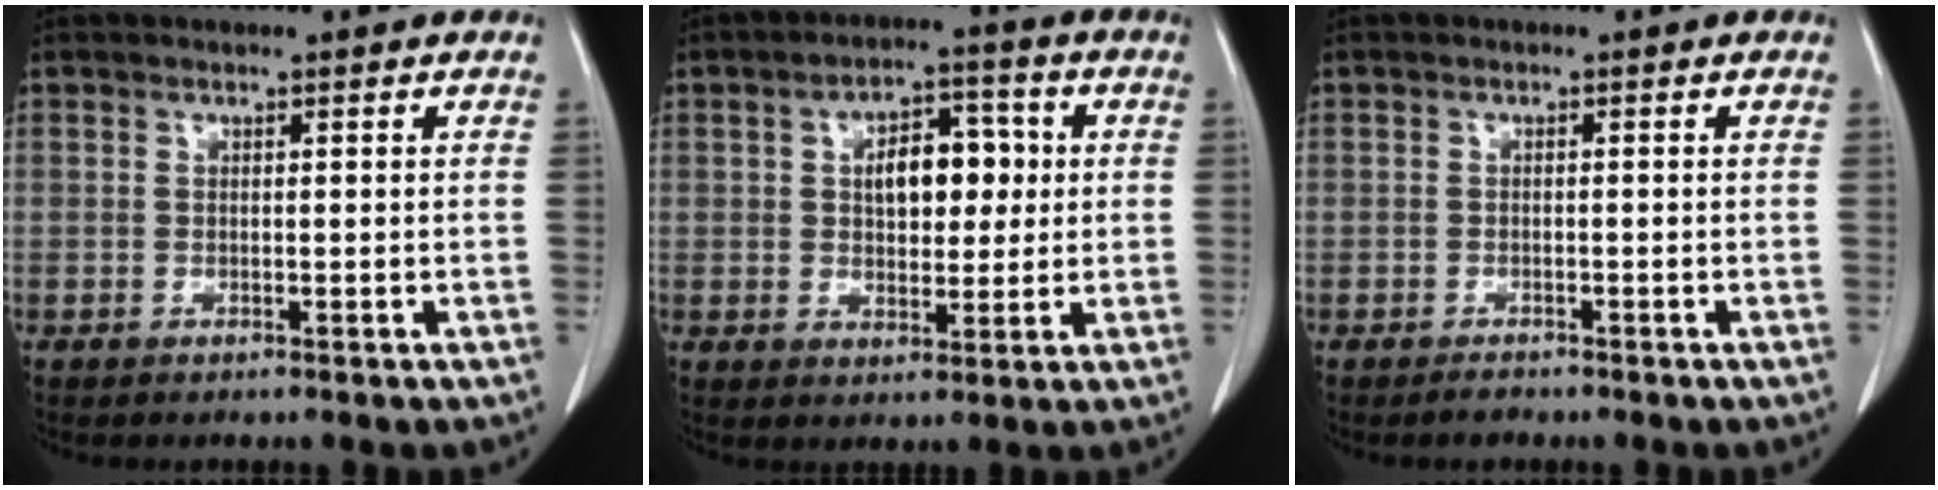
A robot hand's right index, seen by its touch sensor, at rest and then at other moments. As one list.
[{"total": 8.1, "force": [1.3, 4.3, 6.7], "torque": [-0.107, 0.018, 0.023]}, {"total": 1.3, "force": [-1.1, 0.5, 0.3], "torque": [-0.007, 0.000, -0.016]}]